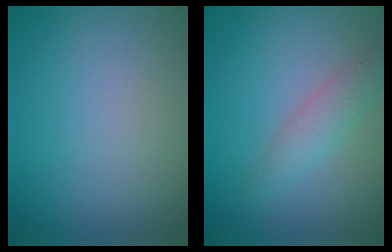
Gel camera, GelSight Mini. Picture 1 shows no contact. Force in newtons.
{"total": 2.3, "press": 2.3, "slide": 0.1}